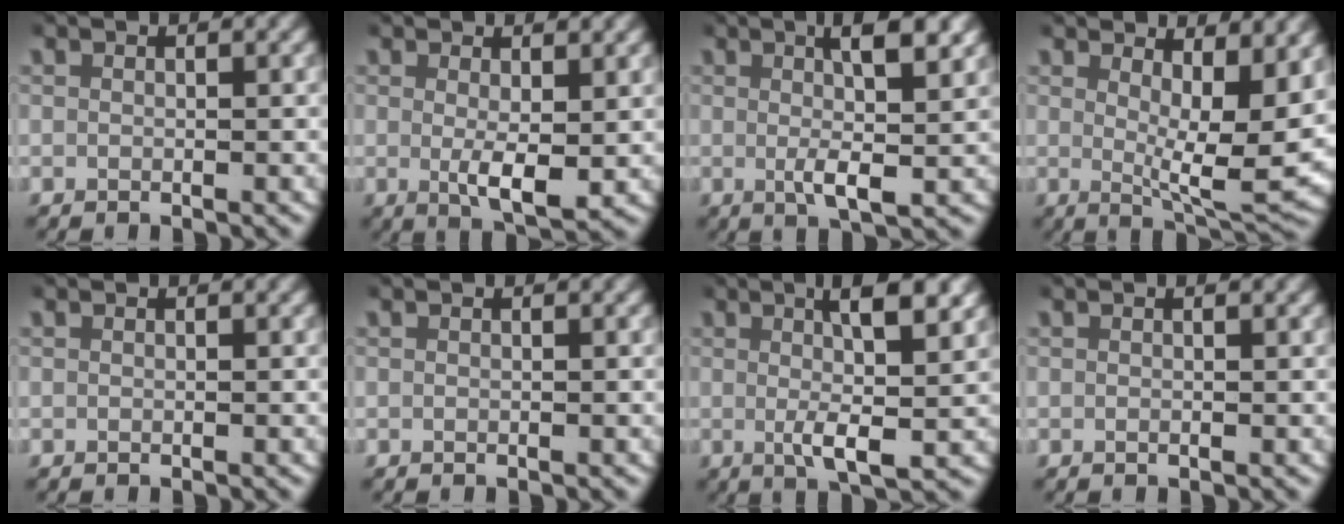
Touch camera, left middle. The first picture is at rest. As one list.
[{"total": 3.4, "force": [0.2, 1.0, 3.2], "torque": [-0.056, -0.016, 0.010]}, {"total": 5.2, "force": [1.1, 1.1, 5.0], "torque": [-0.080, -0.002, 0.023]}, {"total": 6.9, "force": [2.0, 2.0, 6.3], "torque": [-0.086, -0.020, 0.034]}, {"total": 0.0}, {"total": 0.0}, {"total": 5.9, "force": [1.2, 1.2, 5.6], "torque": [-0.092, -0.004, 0.024]}, {"total": 0.0}]